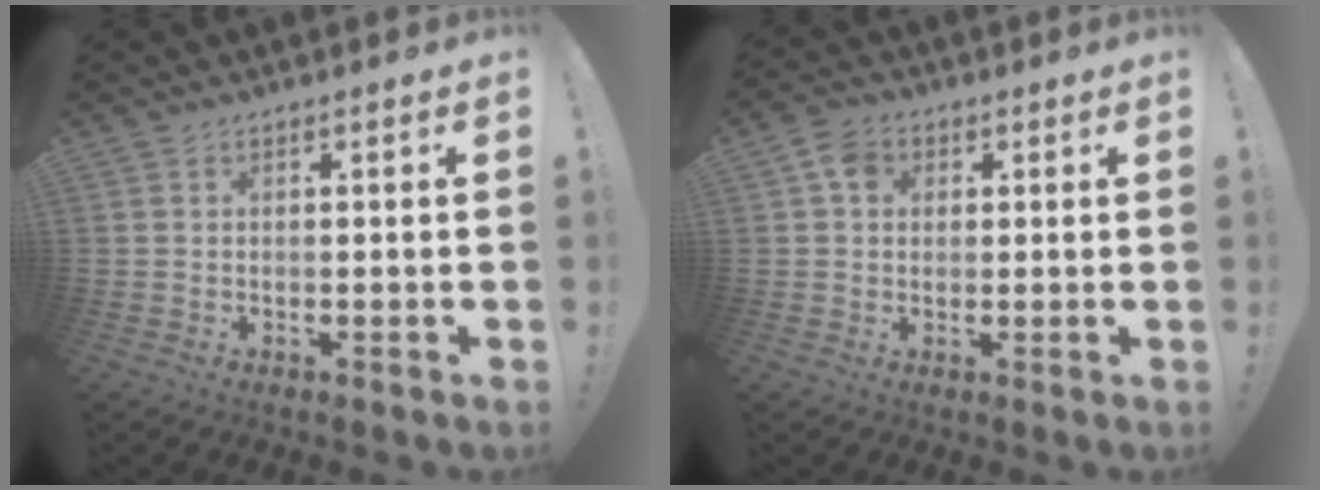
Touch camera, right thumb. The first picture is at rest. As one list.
[{"total": 5.7, "force": [1.9, 4.5, 3.0], "torque": [-0.047, 0.003, 0.036]}]